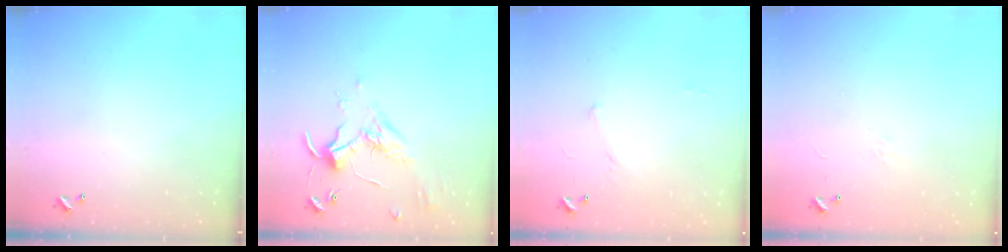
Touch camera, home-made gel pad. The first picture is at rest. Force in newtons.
{"total": 1.8, "press": 1.8, "slide": 0.4}
{"total": 6.4, "press": 6.3, "slide": 0.7}
{"total": 5.6, "press": 5.6, "slide": 0.8}